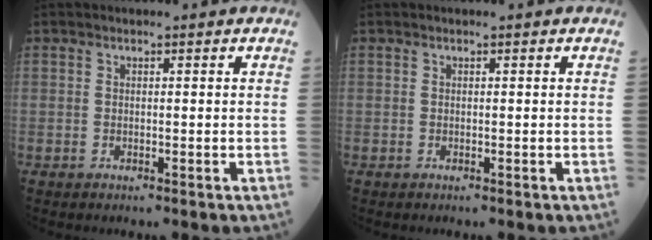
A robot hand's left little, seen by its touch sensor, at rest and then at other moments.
{"total": 0.0}